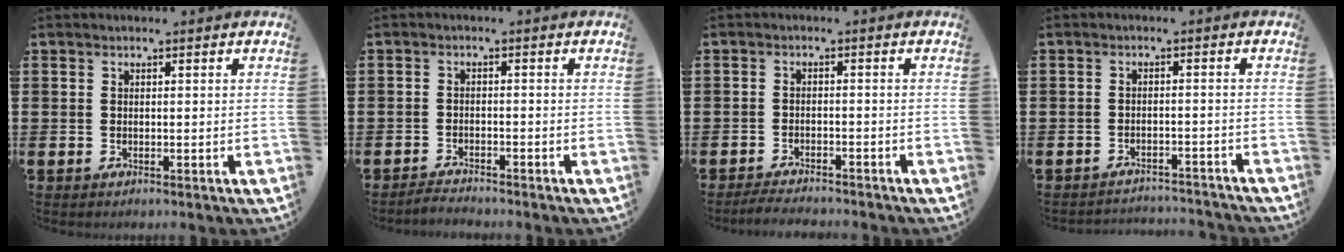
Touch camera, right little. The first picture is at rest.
{"total": 1.6, "force": [-1.6, 0.0, -0.1], "torque": [-0.004, 0.004, -0.034]}
{"total": 2.1, "force": [-2.1, 0.0, 0.2], "torque": [-0.006, 0.004, -0.043]}
{"total": 2.0, "force": [-2.0, 0.0, -0.1], "torque": [-0.004, 0.004, -0.045]}